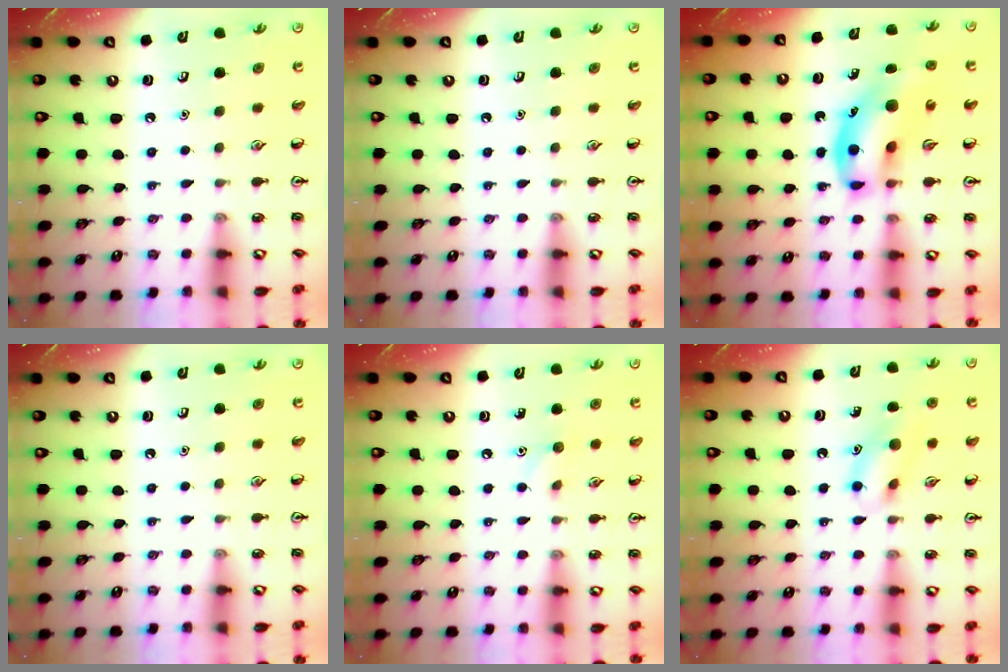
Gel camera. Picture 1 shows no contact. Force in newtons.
{"total": 0.0}
{"total": 12.9, "press": 12.4, "slide": 3.5}
{"total": 0.0}
{"total": 5.4, "press": 5.1, "slide": 1.8}
{"total": 10.5, "press": 10.5, "slide": 0.6}